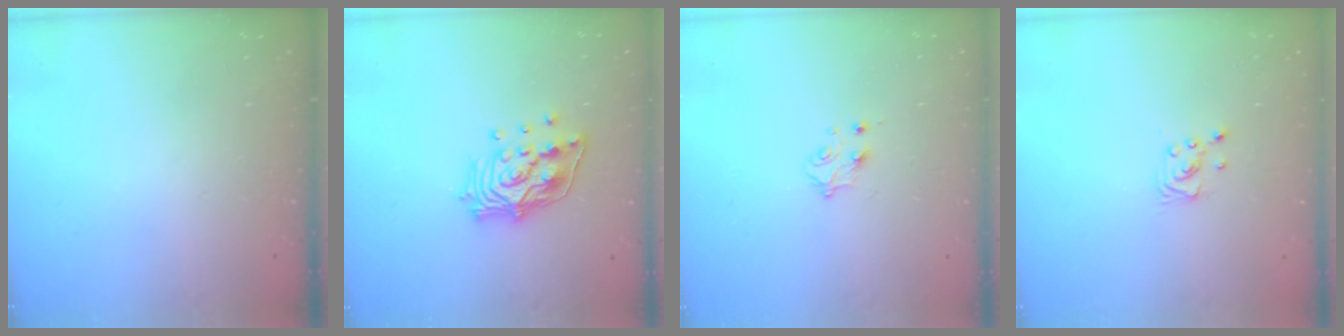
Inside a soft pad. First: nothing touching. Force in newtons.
{"total": 14.9, "press": 14.8, "slide": 2.2}
{"total": 4.4, "press": 4.4, "slide": 0.5}
{"total": 2.2, "press": 2.2, "slide": 0.2}